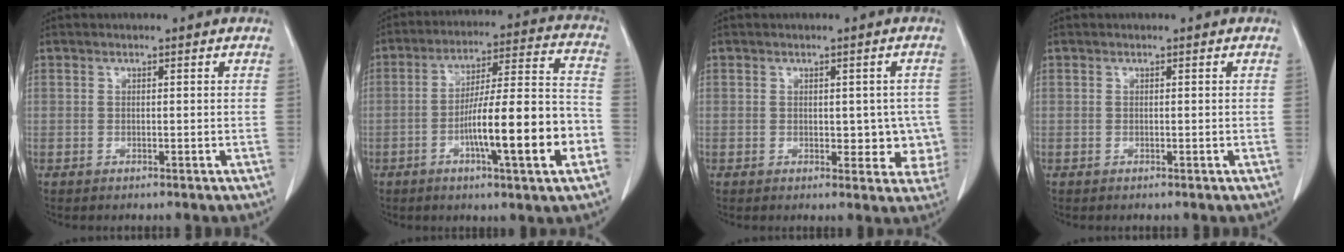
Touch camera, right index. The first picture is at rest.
{"total": 16.6, "force": [-5.3, 1.2, 15.7], "torque": [-0.252, 0.008, -0.082]}
{"total": 5.2, "force": [-0.2, 3.1, 4.1], "torque": [-0.028, 0.012, 0.003]}
{"total": 0.0}